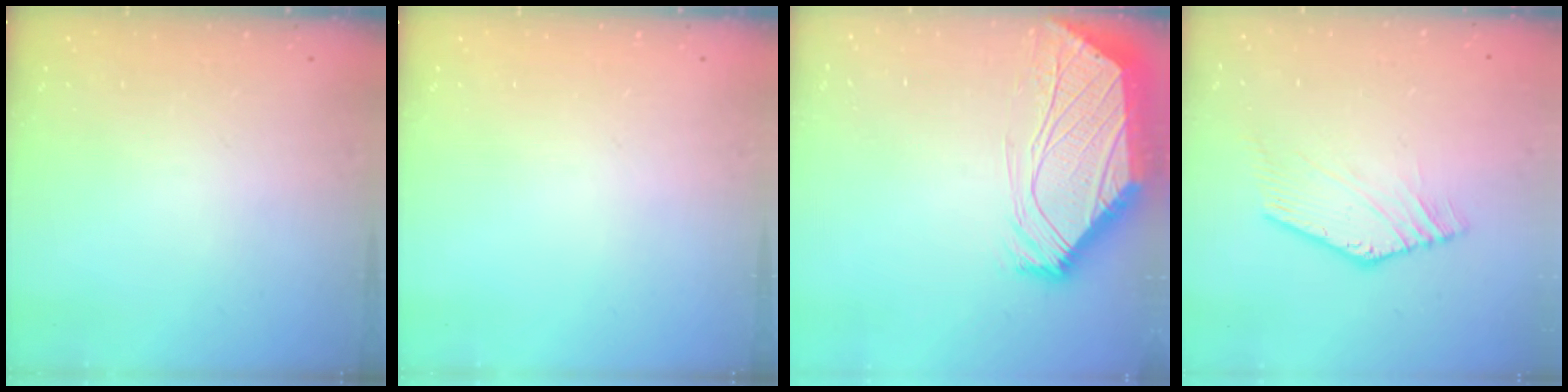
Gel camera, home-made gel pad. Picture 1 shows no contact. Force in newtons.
{"total": 0.0}
{"total": 7.3, "press": 7.2, "slide": 0.9}
{"total": 1.1, "press": 1.1, "slide": 0.1}